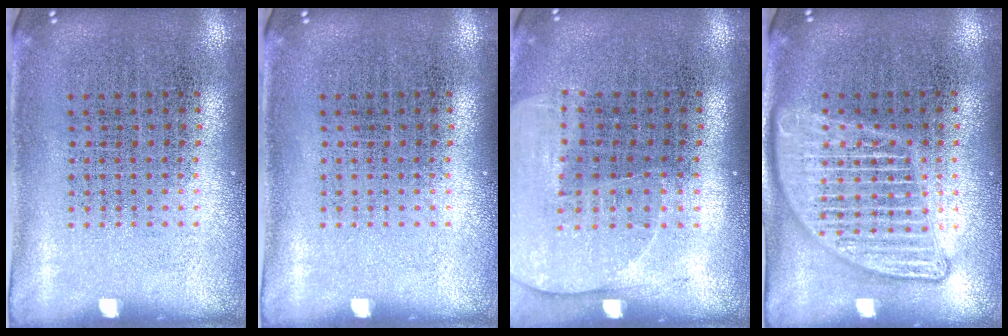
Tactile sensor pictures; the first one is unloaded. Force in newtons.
{"total": 0.0}
{"total": 1.4, "press": 1.3, "slide": 0.5}
{"total": 2.8, "press": 2.8, "slide": 0.2}